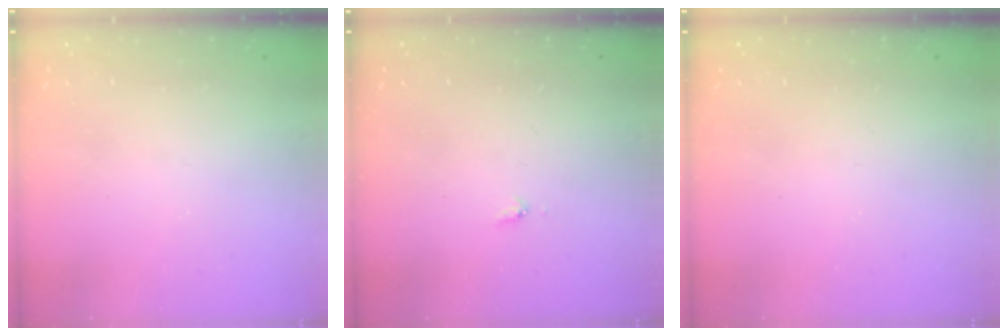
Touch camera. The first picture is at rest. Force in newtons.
{"total": 3.5, "press": 3.5, "slide": 0.5}
{"total": 0.0}